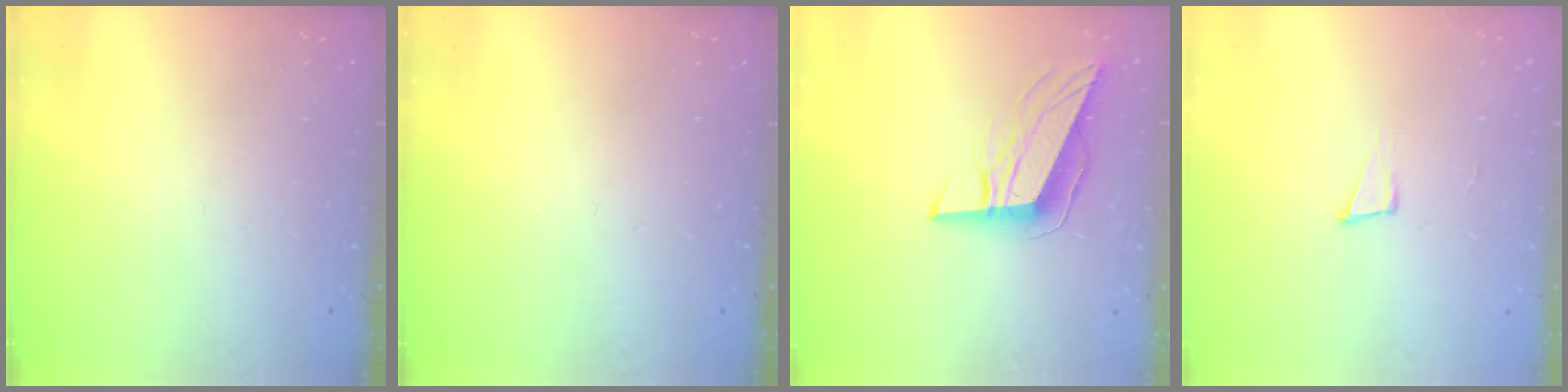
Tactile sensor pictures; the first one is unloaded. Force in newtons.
{"total": 0.0}
{"total": 10.3, "press": 10.2, "slide": 1.9}
{"total": 4.6, "press": 3.2, "slide": 3.3}